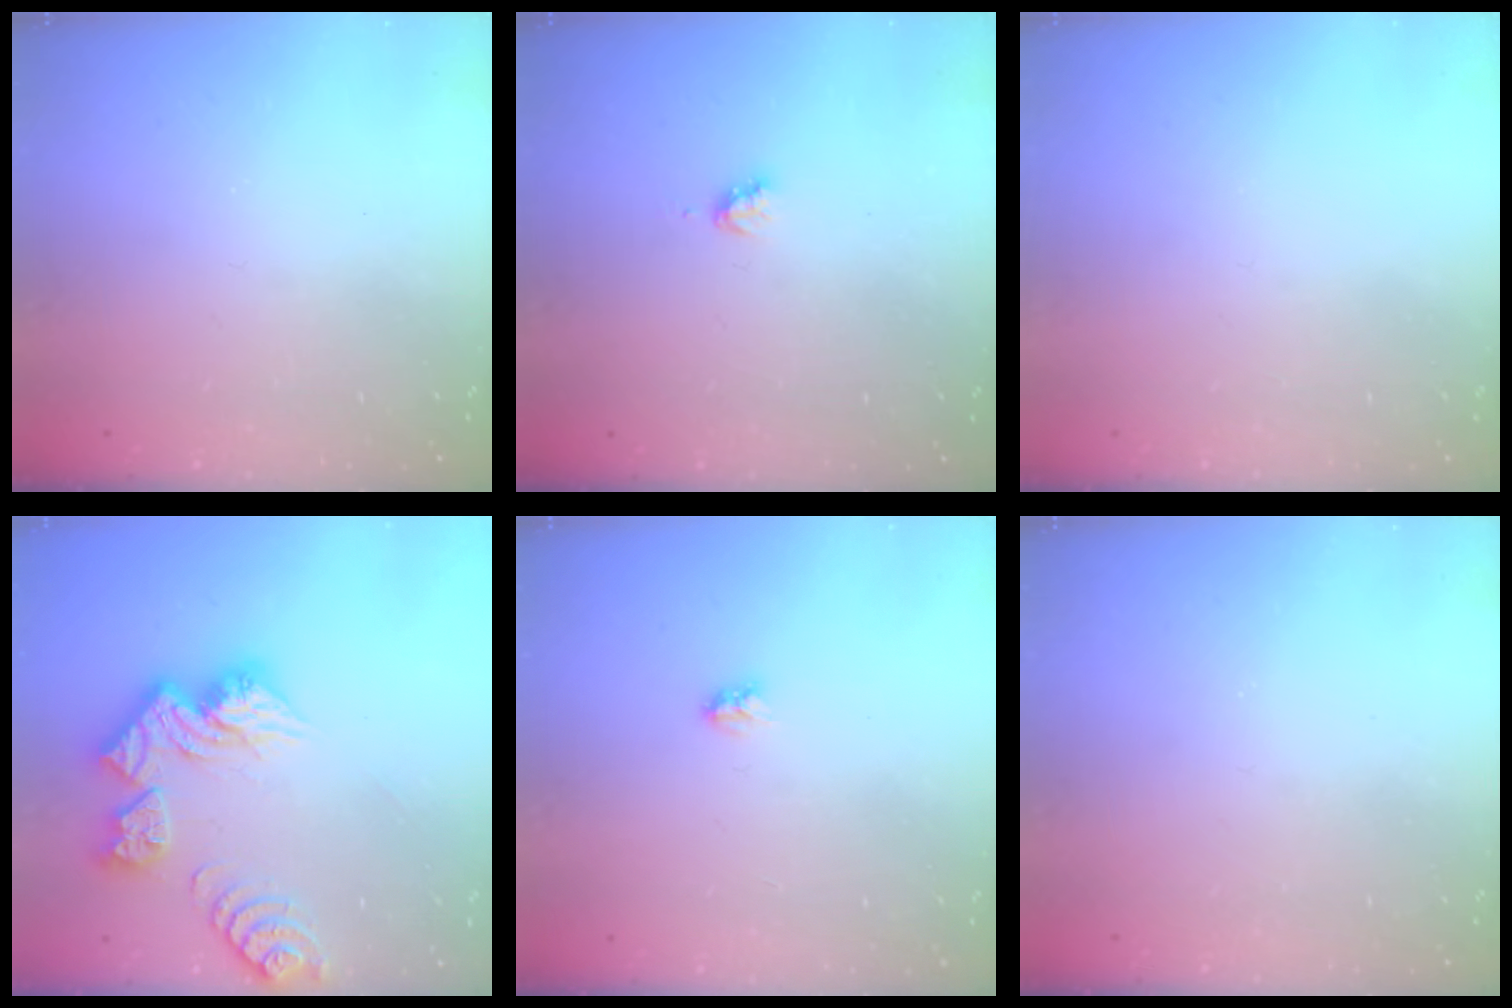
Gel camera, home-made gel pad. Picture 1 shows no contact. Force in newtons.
{"total": 2.8, "press": 2.8, "slide": 0.3}
{"total": 0.0}
{"total": 15.7, "press": 15.6, "slide": 1.7}
{"total": 2.9, "press": 2.9, "slide": 0.3}
{"total": 0.0}